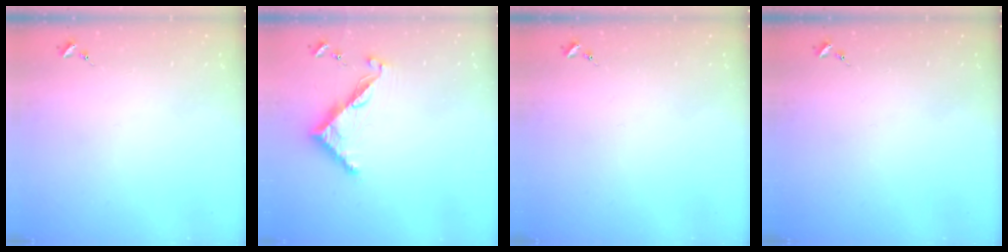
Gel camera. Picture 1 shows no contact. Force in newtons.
{"total": 8.7, "press": 8.7, "slide": 0.6}
{"total": 0.0}
{"total": 0.0}